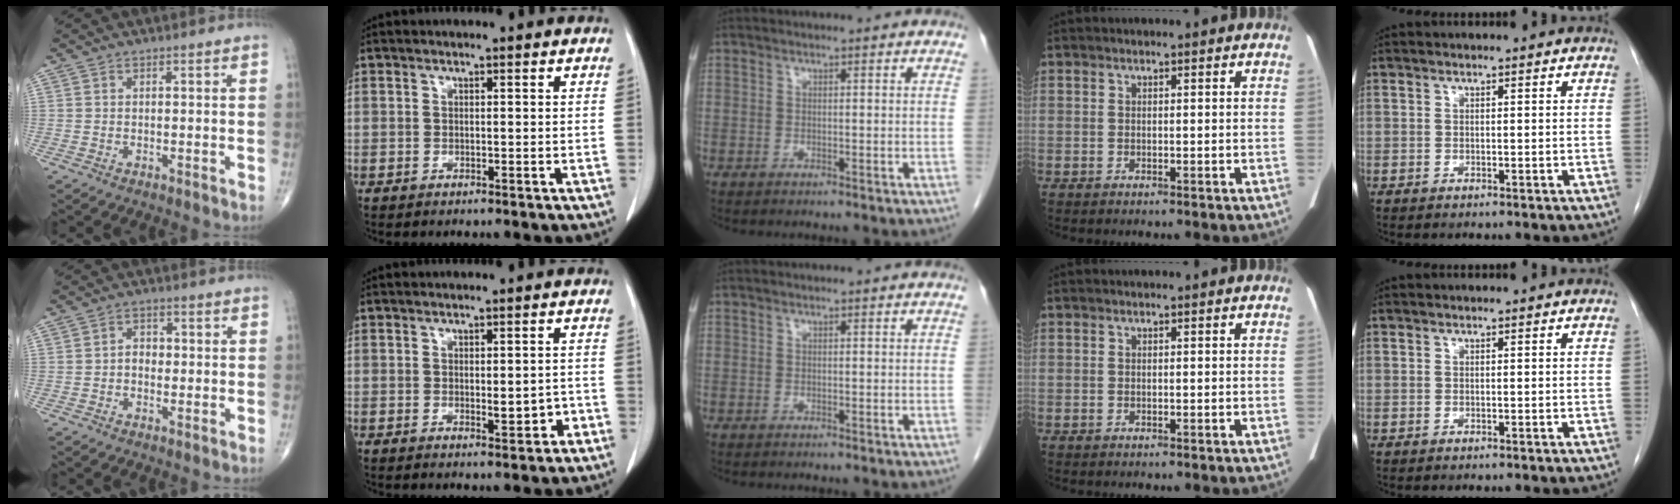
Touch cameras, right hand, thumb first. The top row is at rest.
{"thumb": {"total": 3.0, "force": [-0.3, 2.3, 1.9], "torque": [-0.017, 0.012, -0.012]}, "index": {"total": 3.0, "force": [-0.9, 1.2, 2.6], "torque": [-0.034, 0.000, -0.007]}}